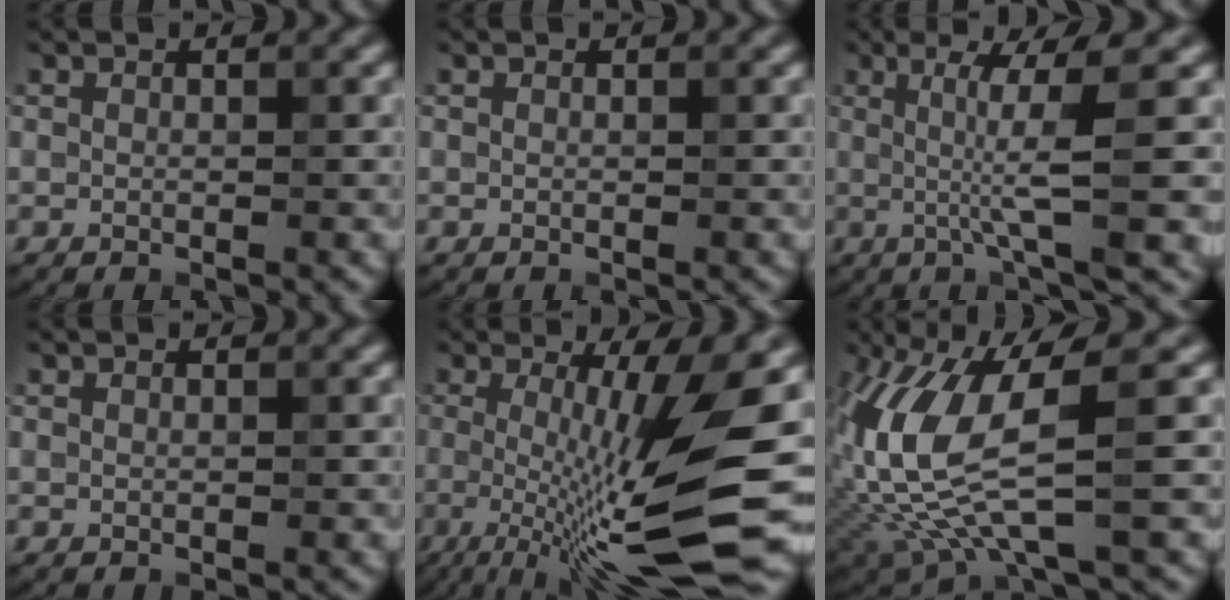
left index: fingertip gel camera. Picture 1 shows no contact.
{"total": 0.0}
{"total": 6.8, "force": [0.7, 0.9, 6.7], "torque": [-0.109, 0.003, 0.015]}
{"total": 0.0}
{"total": 12.4, "force": [-1.8, 2.2, 12.1], "torque": [-0.190, 0.000, -0.031]}
{"total": 9.9, "force": [-0.1, 3.1, 9.4], "torque": [-0.219, -0.015, -0.001]}